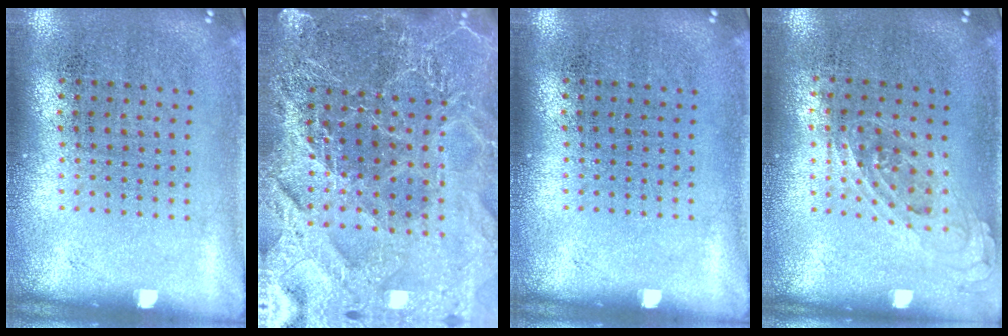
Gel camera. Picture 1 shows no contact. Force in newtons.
{"total": 5.6, "press": 5.0, "slide": 2.6}
{"total": 0.0}
{"total": 0.8, "press": 0.7, "slide": 0.4}